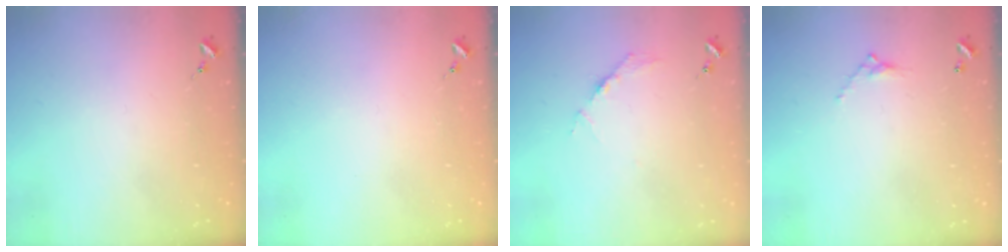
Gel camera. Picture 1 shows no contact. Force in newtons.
{"total": 0.0}
{"total": 3.8, "press": 3.8, "slide": 0.4}
{"total": 4.6, "press": 4.6, "slide": 0.3}